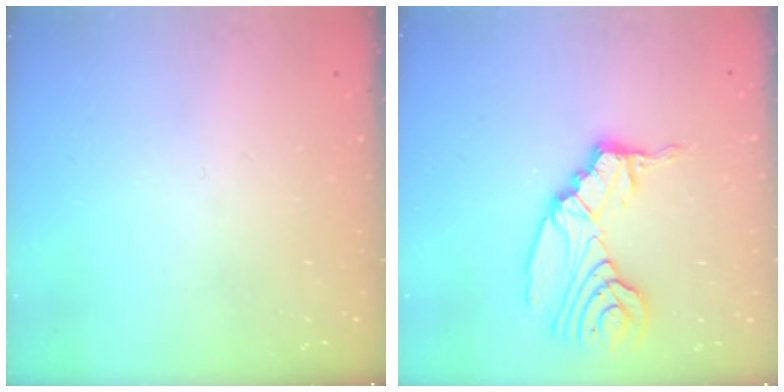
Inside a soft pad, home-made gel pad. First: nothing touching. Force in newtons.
{"total": 13.5, "press": 13.4, "slide": 1.2}